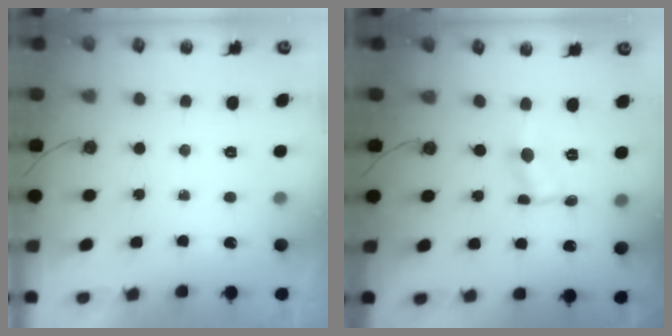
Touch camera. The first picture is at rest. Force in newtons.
{"total": 0.7, "press": 0.6, "slide": 0.1}